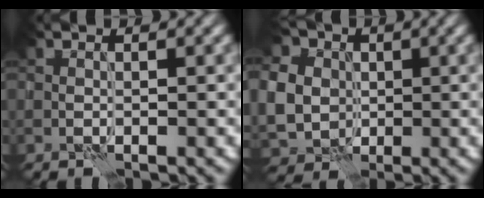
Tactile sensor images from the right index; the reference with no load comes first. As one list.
[{"total": 10.0, "force": [0.6, 8.8, 4.8], "torque": [-0.111, 0.005, -0.019]}]